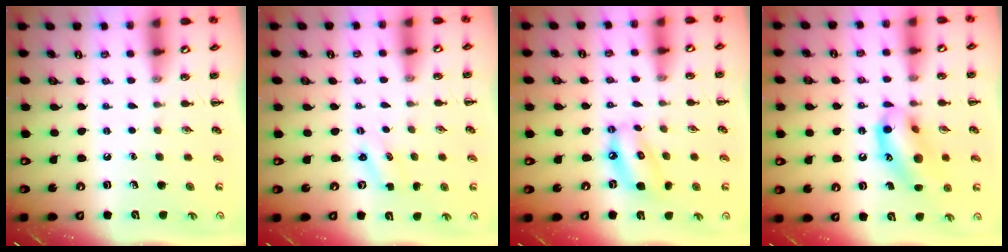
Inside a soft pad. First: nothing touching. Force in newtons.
{"total": 1.6, "press": 1.5, "slide": 0.4}
{"total": 10.4, "press": 10.1, "slide": 2.6}
{"total": 14.9, "press": 14.6, "slide": 2.8}